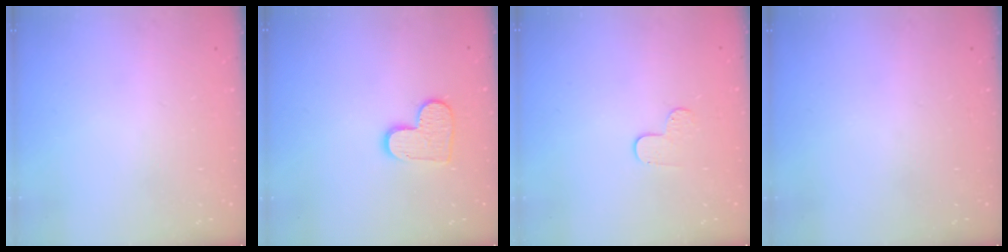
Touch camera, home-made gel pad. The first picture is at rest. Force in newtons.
{"total": 9.9, "press": 9.9, "slide": 0.3}
{"total": 3.8, "press": 3.8, "slide": 0.4}
{"total": 0.0}